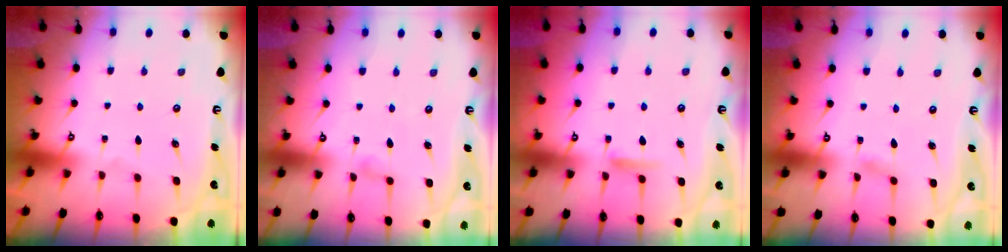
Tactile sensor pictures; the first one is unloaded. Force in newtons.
{"total": 3.8, "press": 3.8, "slide": 0.5}
{"total": 6.2, "press": 6.2, "slide": 0.7}
{"total": 1.8, "press": 1.8, "slide": 0.2}